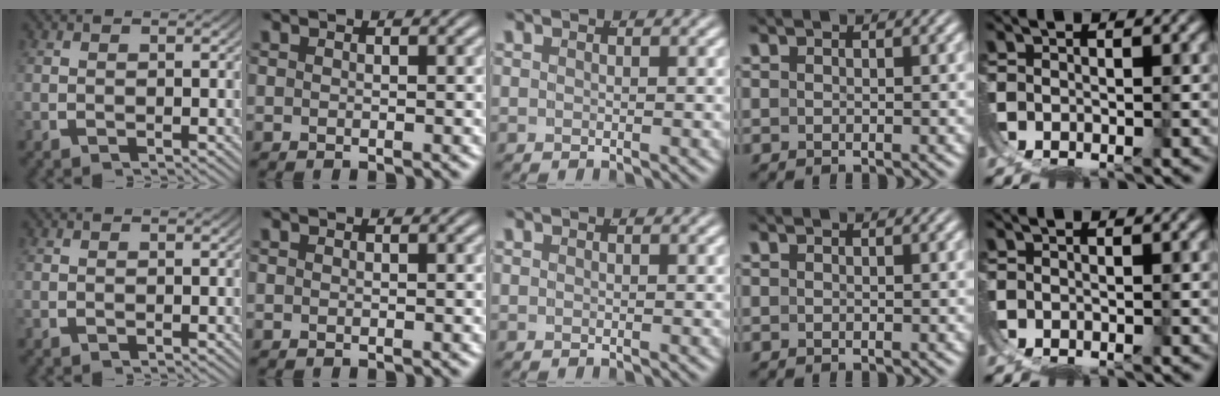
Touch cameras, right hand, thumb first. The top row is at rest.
{}